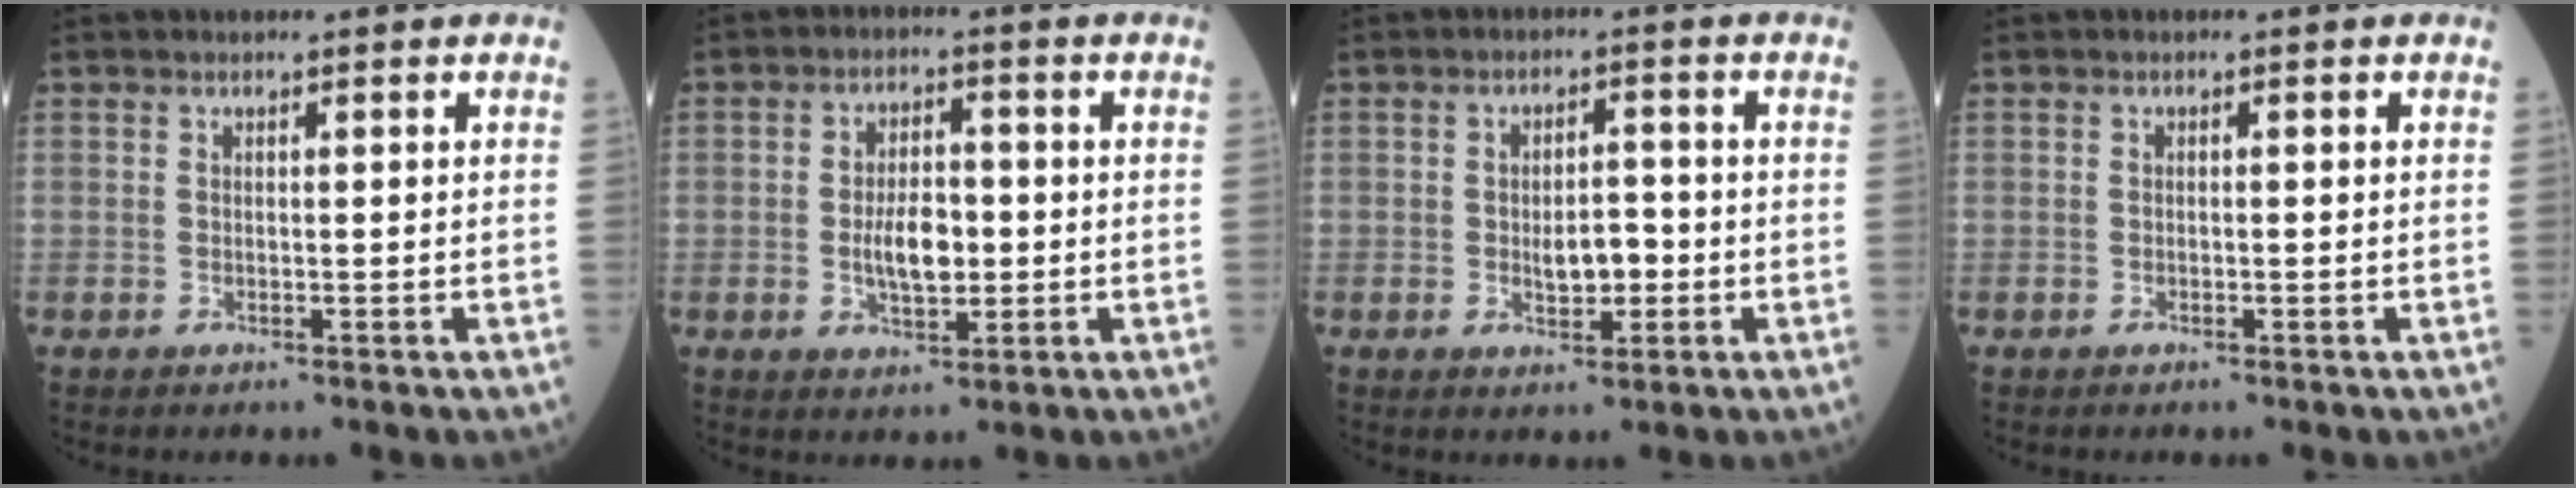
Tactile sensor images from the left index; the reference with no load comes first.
{"total": 5.9, "force": [-0.8, 2.8, 5.2], "torque": [-0.096, 0.000, -0.013]}
{"total": 4.2, "force": [-1.0, 2.1, 3.5], "torque": [-0.053, 0.001, -0.014]}
{"total": 0.0}